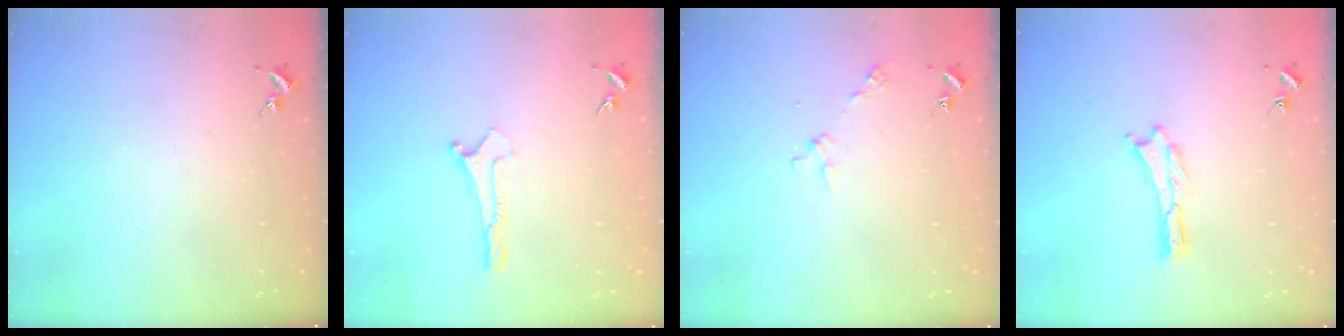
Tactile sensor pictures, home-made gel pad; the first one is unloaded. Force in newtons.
{"total": 0.0}
{"total": 2.9, "press": 2.9, "slide": 0.2}
{"total": 0.0}